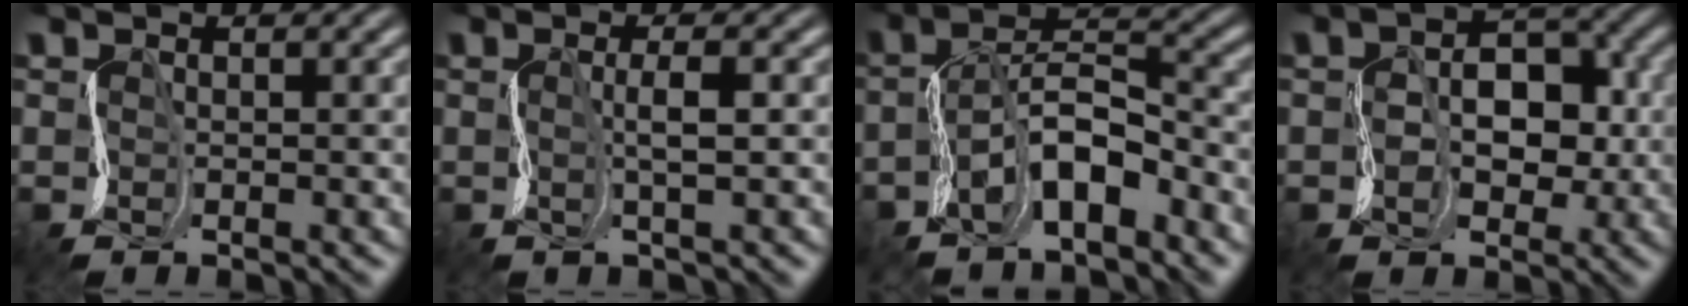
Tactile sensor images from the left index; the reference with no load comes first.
{"total": 0.7, "force": [0.4, -0.6, 0.2], "torque": [-0.022, 0.007, 0.006]}
{"total": 4.3, "force": [-3.2, 1.1, 2.6], "torque": [-0.068, 0.019, -0.063]}
{"total": 3.2, "force": [0.2, 2.4, 2.0], "torque": [-0.039, 0.015, -0.001]}